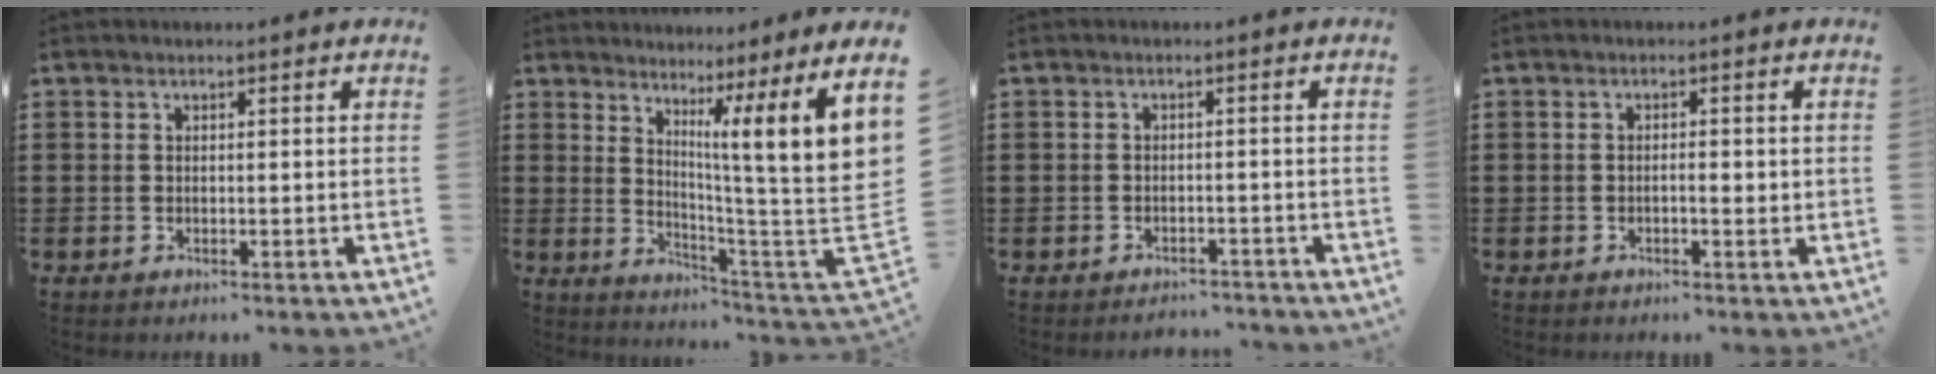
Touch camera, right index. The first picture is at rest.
{"total": 9.0, "force": [4.9, -0.4, 7.6], "torque": [-0.137, -0.066, 0.068]}
{"total": 2.0, "force": [-2.0, 0.4, -0.2], "torque": [-0.002, 0.003, -0.046]}
{"total": 1.5, "force": [-0.4, 0.4, 1.4], "torque": [-0.026, 0.002, -0.008]}